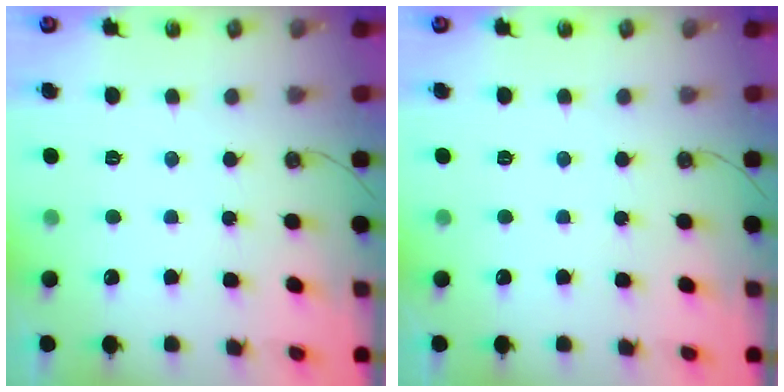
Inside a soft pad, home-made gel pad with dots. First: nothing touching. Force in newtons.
{"total": 0.0}